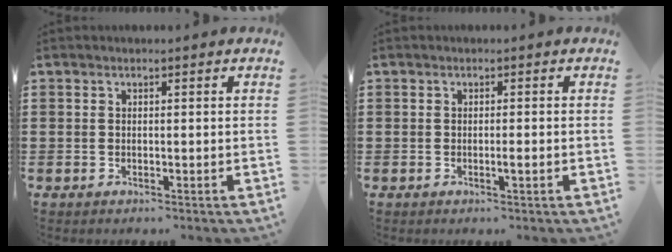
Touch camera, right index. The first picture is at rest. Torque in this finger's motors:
{"motor_torque": [0.58, -0.17, 0.01, 0.04]}